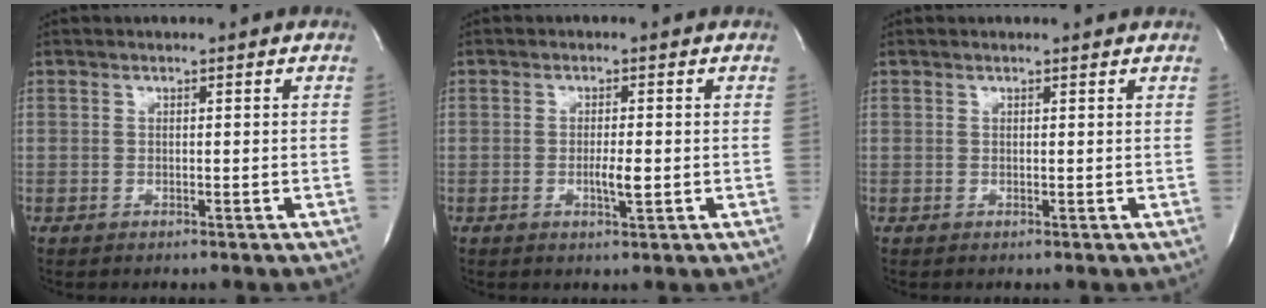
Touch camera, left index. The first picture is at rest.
{"total": 2.7, "force": [-1.2, 0.3, 2.4], "torque": [-0.046, -0.009, -0.018]}
{"total": 0.9, "force": [0.9, 0.0, 0.1], "torque": [-0.009, -0.001, 0.003]}